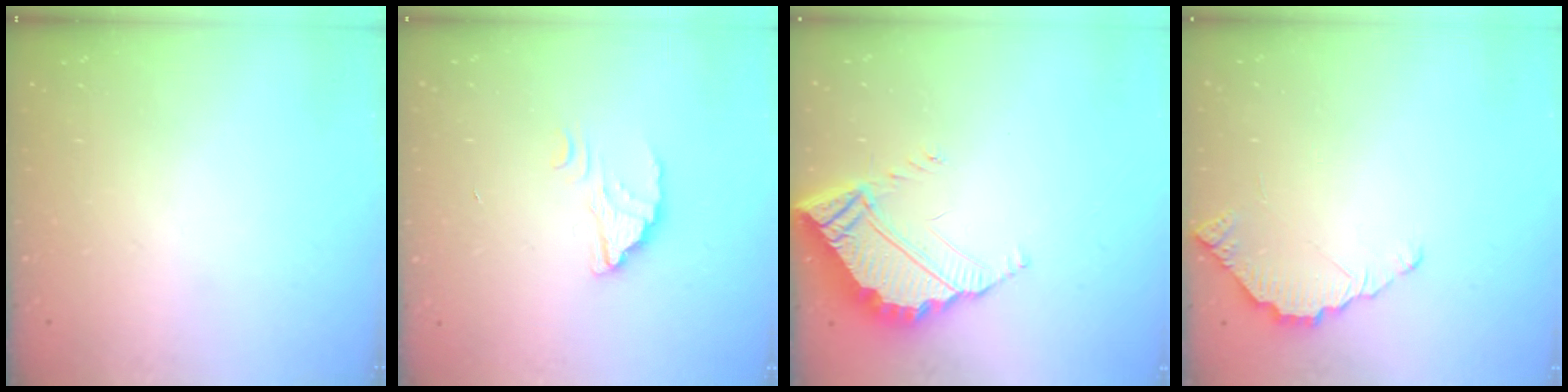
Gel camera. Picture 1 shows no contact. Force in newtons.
{"total": 2.4, "press": 2.4, "slide": 0.0}
{"total": 6.1, "press": 6.1, "slide": 0.3}
{"total": 3.2, "press": 3.2, "slide": 0.3}